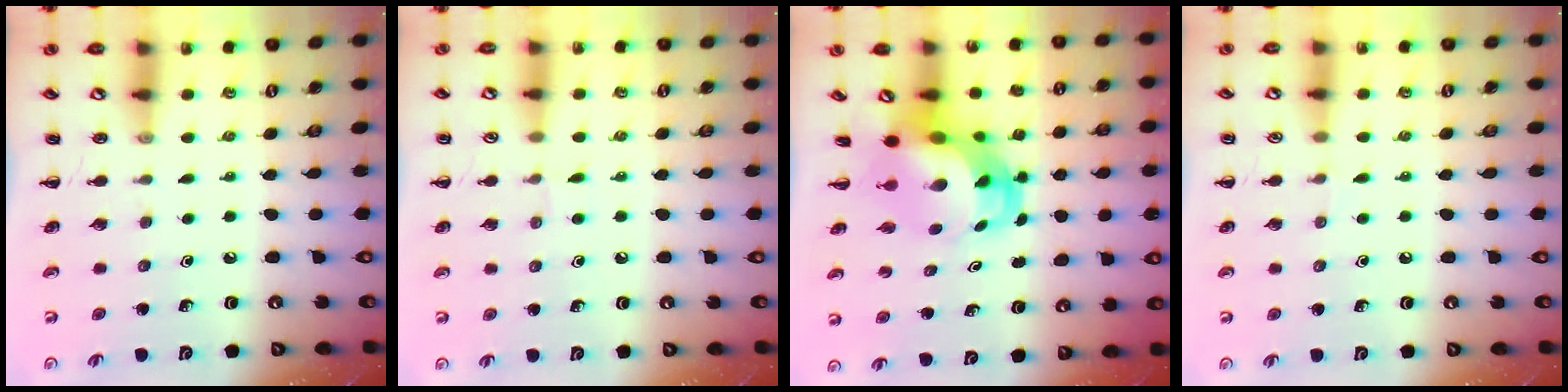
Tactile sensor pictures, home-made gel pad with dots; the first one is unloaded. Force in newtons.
{"total": 3.8, "press": 3.5, "slide": 1.5}
{"total": 4.8, "press": 4.5, "slide": 1.5}
{"total": 2.9, "press": 2.8, "slide": 1.0}